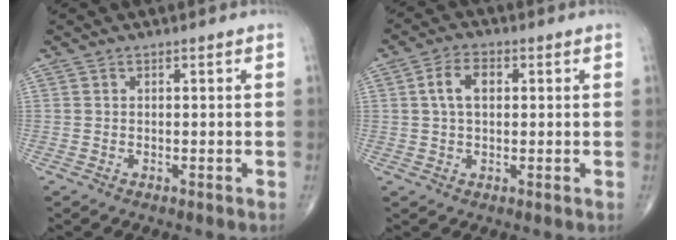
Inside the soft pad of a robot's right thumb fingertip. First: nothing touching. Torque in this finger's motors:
{"motor_torque": [0.30, 1.69, 0.59, 0.17, 0.11]}